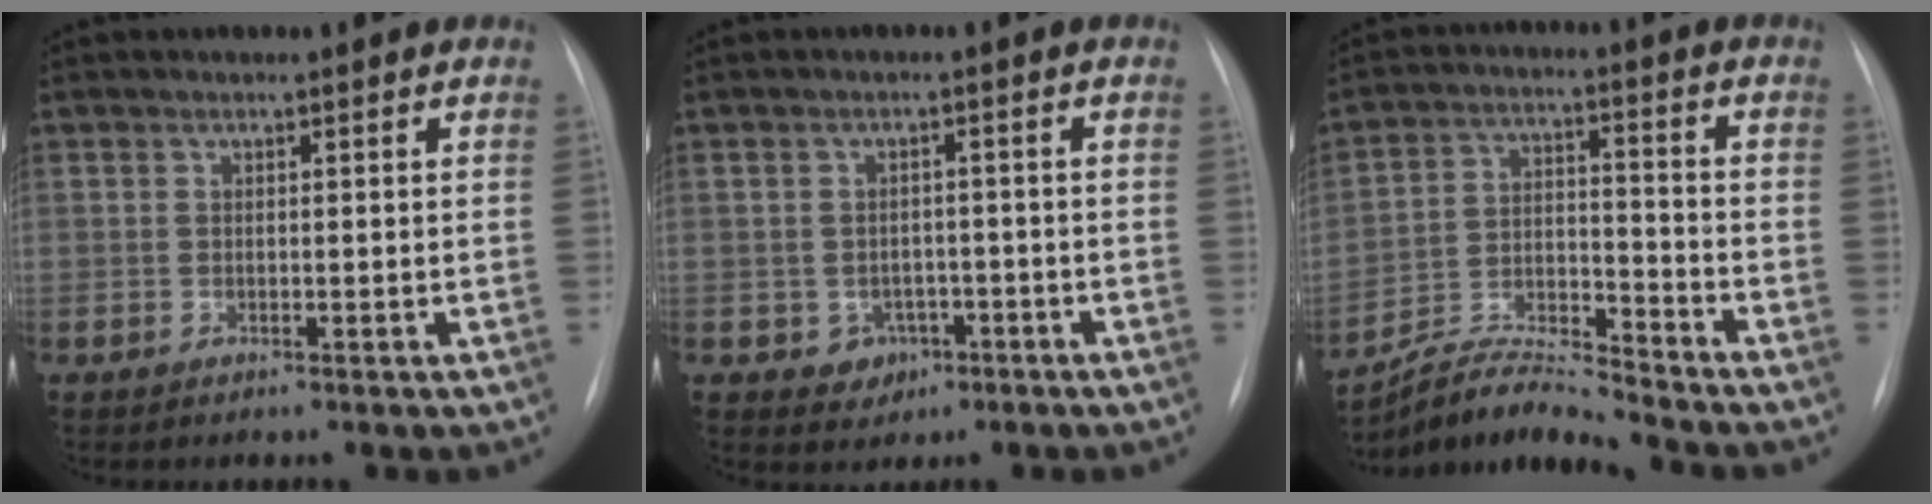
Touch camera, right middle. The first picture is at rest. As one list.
[{"total": 3.6, "force": [-1.5, 3.2, 1.1], "torque": [-0.007, 0.010, -0.011]}, {"total": 9.3, "force": [-9.2, -1.0, 1.4], "torque": [-0.033, 0.017, -0.169]}]